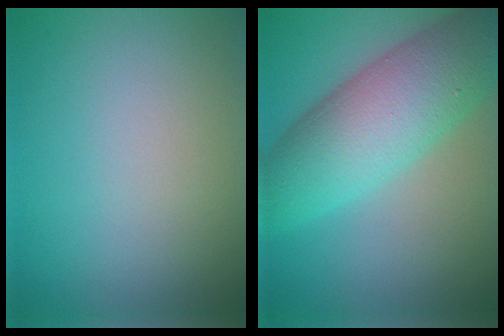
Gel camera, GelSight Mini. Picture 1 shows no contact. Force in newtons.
{"total": 9.2, "press": 9.2, "slide": 0.2}